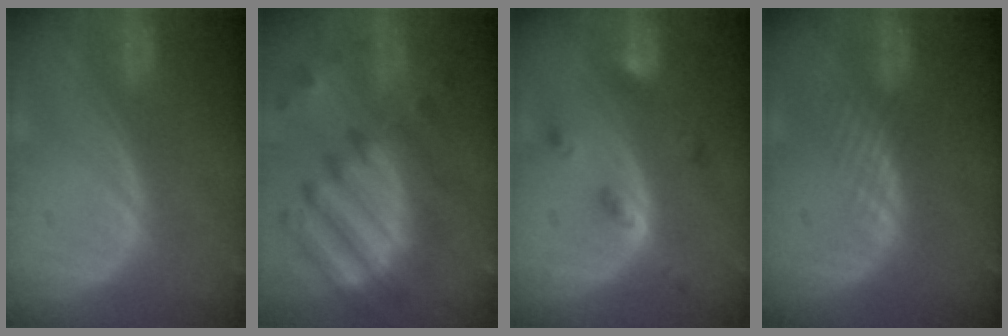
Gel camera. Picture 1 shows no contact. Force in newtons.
{"total": 11.7, "press": 10.3, "slide": 5.6}
{"total": 4.4, "press": 4.1, "slide": 1.7}
{"total": 1.8, "press": 1.8, "slide": 0.2}